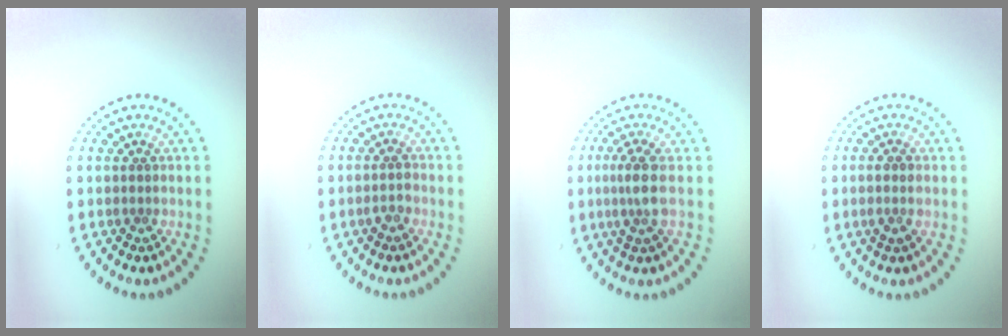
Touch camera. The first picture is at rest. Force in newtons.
{"total": 1.3, "press": 1.3, "slide": 0.4}
{"total": 2.5, "press": 2.0, "slide": 1.4}
{"total": 1.7, "press": 1.6, "slide": 0.6}